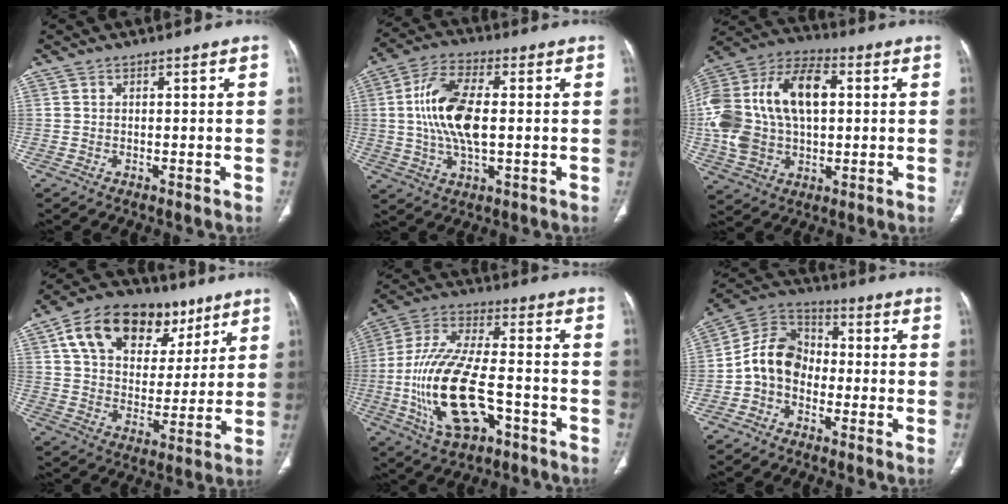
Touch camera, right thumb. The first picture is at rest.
{"total": 13.5, "force": [0.7, 6.1, 12.0], "torque": [-0.246, 0.010, 0.012]}
{"total": 24.2, "force": [2.6, 14.8, 18.9], "torque": [-0.382, 0.021, 0.043]}
{"total": 21.0, "force": [10.5, 13.5, 12.1], "torque": [-0.162, -0.004, 0.171]}
{"total": 19.4, "force": [-5.5, 8.9, 16.4], "torque": [-0.333, 0.028, -0.091]}
{"total": 10.2, "force": [-2.1, 7.9, 6.0], "torque": [-0.097, 0.040, -0.056]}